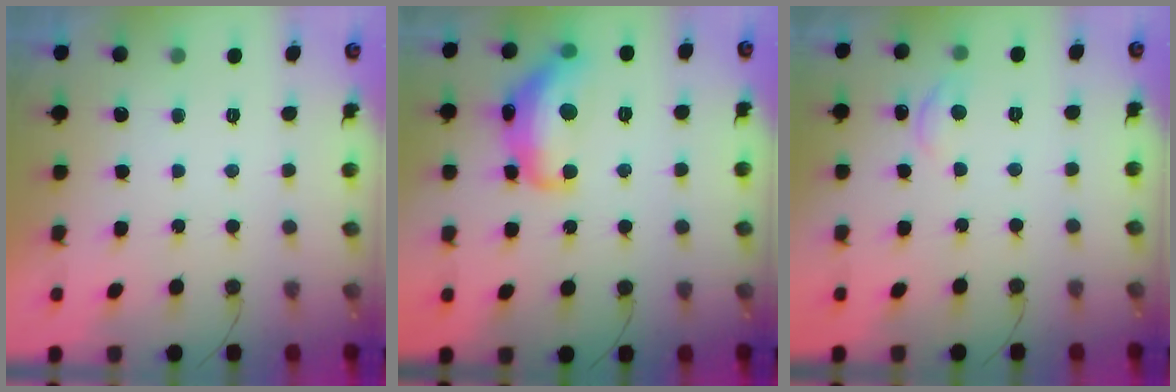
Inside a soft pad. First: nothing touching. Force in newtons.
{"total": 15.8, "press": 15.7, "slide": 1.2}
{"total": 5.6, "press": 5.6, "slide": 0.3}